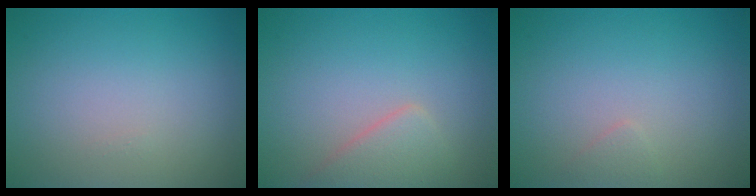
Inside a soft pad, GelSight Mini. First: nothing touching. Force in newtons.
{"total": 2.6, "press": 2.6, "slide": 0.0}
{"total": 0.7, "press": 0.7, "slide": 0.0}